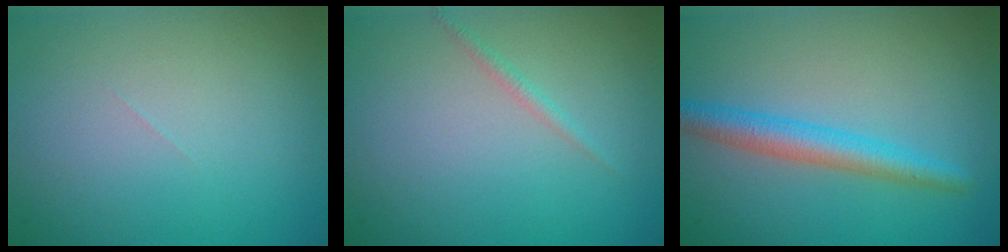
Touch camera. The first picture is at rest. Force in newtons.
{"total": 0.8, "press": 0.8, "slide": 0.1}
{"total": 3.4, "press": 3.4, "slide": 0.0}